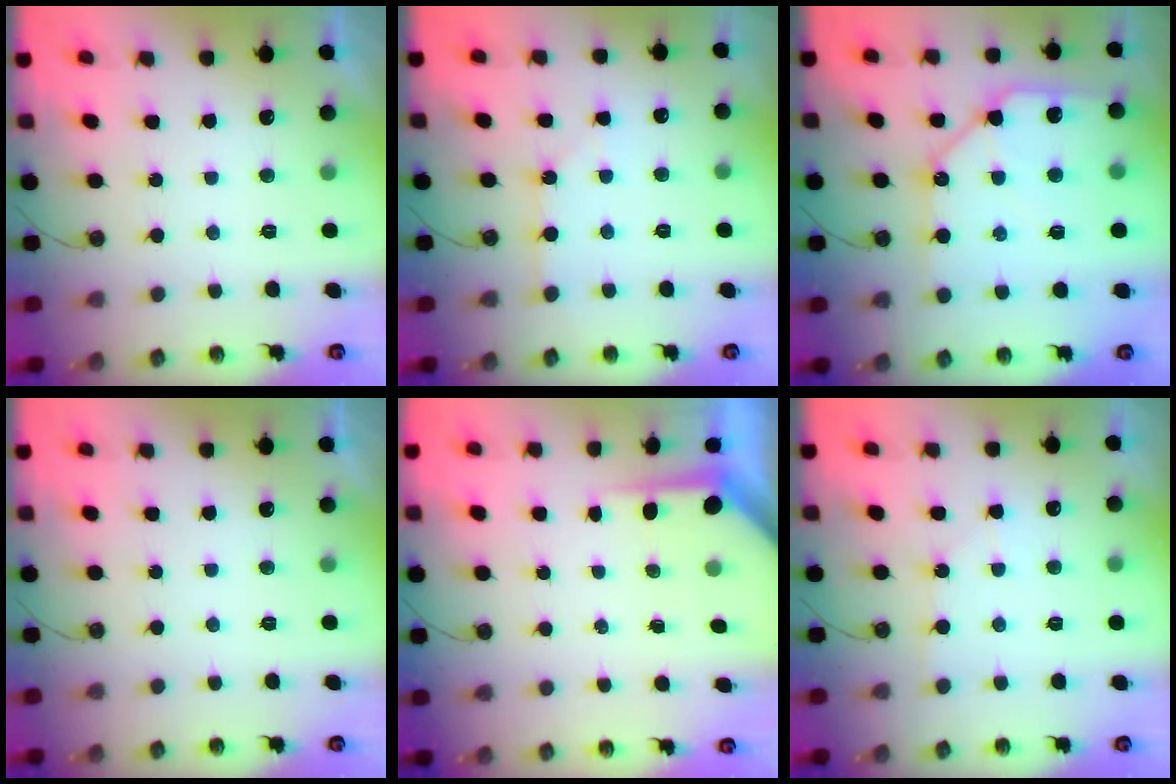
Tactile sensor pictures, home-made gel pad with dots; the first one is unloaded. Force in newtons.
{"total": 1.8, "press": 1.8, "slide": 0.3}
{"total": 11.9, "press": 11.8, "slide": 1.6}
{"total": 0.0}
{"total": 3.7, "press": 3.7, "slide": 0.3}
{"total": 3.6, "press": 3.5, "slide": 0.5}